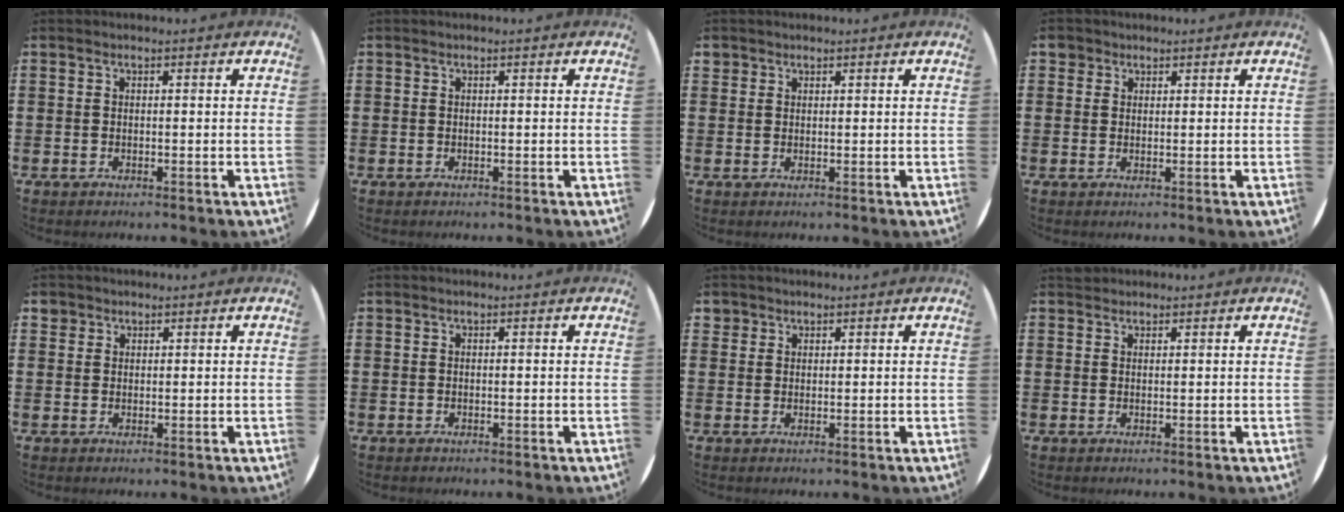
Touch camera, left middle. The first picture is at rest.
{"total": 0.0}
{"total": 1.0, "force": [0.8, 0.6, -0.1], "torque": [0.000, 0.003, 0.017]}
{"total": 1.6, "force": [1.2, 1.1, 0.2], "torque": [0.003, 0.003, 0.021]}
{"total": 1.5, "force": [1.2, 0.8, 0.0], "torque": [0.006, 0.001, 0.022]}
{"total": 0.0}
{"total": 1.4, "force": [1.1, 0.8, 0.1], "torque": [-0.003, 0.004, 0.022]}
{"total": 1.0, "force": [0.9, 0.3, -0.1], "torque": [0.002, 0.003, 0.017]}